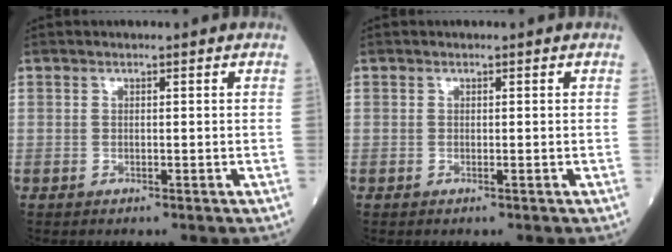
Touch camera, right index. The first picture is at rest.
{"total": 0.0}